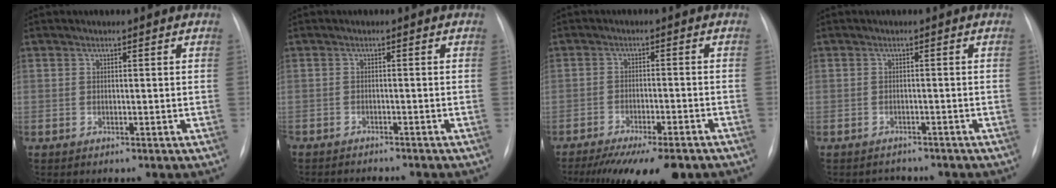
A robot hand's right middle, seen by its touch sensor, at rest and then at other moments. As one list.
[{"total": 4.4, "force": [-4.2, 0.7, 1.2], "torque": [-0.011, -0.006, -0.059]}, {"total": 13.0, "force": [-10.4, 2.6, 7.3], "torque": [-0.107, -0.018, -0.152]}, {"total": 2.6, "force": [-2.4, 1.1, -0.2], "torque": [0.002, 0.001, -0.032]}]